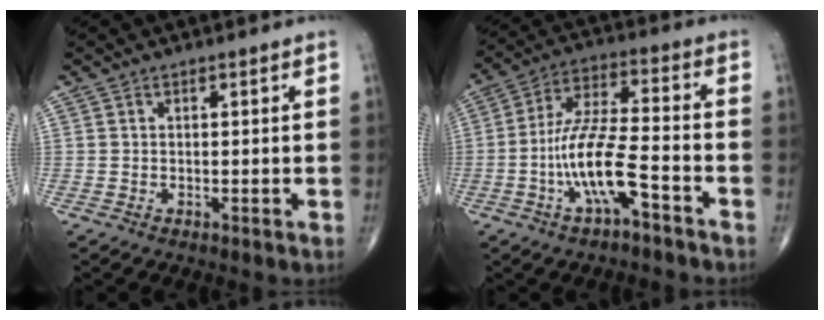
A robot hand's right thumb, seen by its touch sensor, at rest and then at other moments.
{"total": 12.6, "force": [-5.1, 3.6, 11.0], "torque": [-0.221, 0.044, -0.094]}